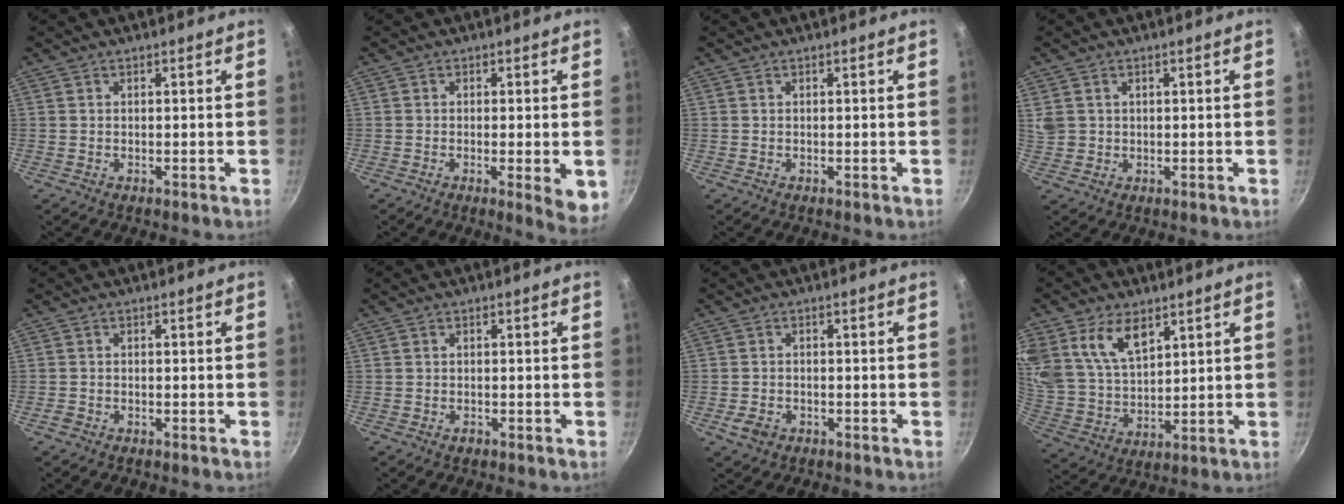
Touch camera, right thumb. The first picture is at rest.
{"total": 5.9, "force": [-1.2, 1.3, 5.6], "torque": [-0.070, -0.010, -0.015]}
{"total": 0.0}
{"total": 3.7, "force": [1.3, 3.1, 1.6], "torque": [-0.021, 0.001, 0.030]}
{"total": 1.2, "force": [-0.8, 0.7, 0.4], "torque": [-0.016, 0.006, -0.017]}
{"total": 0.9, "force": [-0.5, 0.6, 0.4], "torque": [-0.007, 0.003, -0.010]}
{"total": 3.4, "force": [-1.6, 2.4, 1.7], "torque": [-0.033, 0.013, -0.028]}
{"total": 13.0, "force": [6.8, 7.7, 7.9], "torque": [-0.137, -0.035, 0.141]}